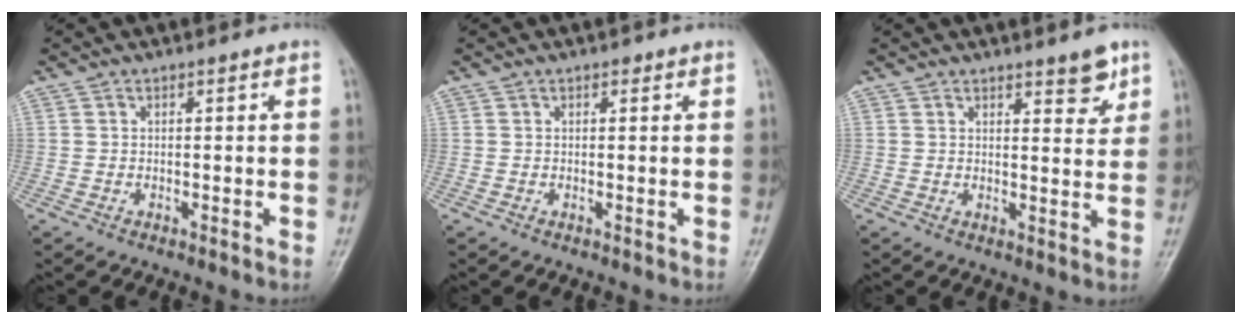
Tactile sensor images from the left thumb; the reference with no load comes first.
{"total": 0.5, "force": [0.4, 0.3, 0.1], "torque": [0.005, -0.002, 0.003]}
{"total": 4.3, "force": [3.1, 1.3, 2.7], "torque": [-0.018, -0.023, 0.040]}